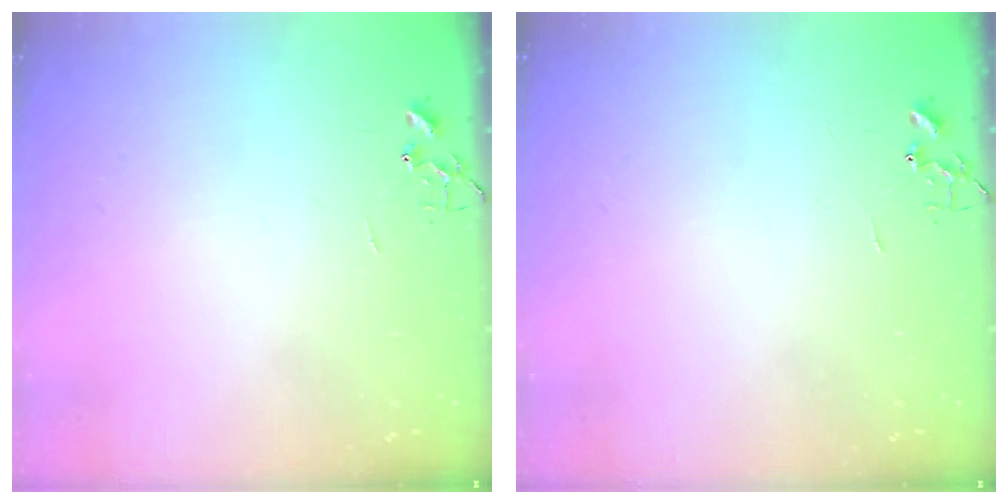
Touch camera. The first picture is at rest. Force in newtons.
{"total": 0.0}